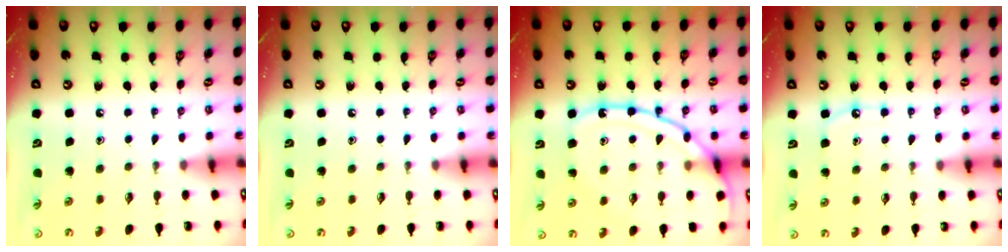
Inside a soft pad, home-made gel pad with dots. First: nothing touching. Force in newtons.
{"total": 0.0}
{"total": 15.7, "press": 15.7, "slide": 1.3}
{"total": 5.1, "press": 5.1, "slide": 0.5}